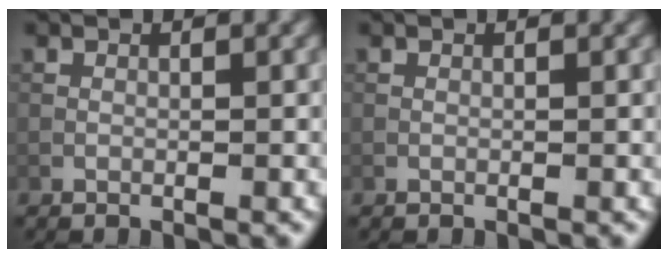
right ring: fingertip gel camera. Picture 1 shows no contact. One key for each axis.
{"total": 0.0}